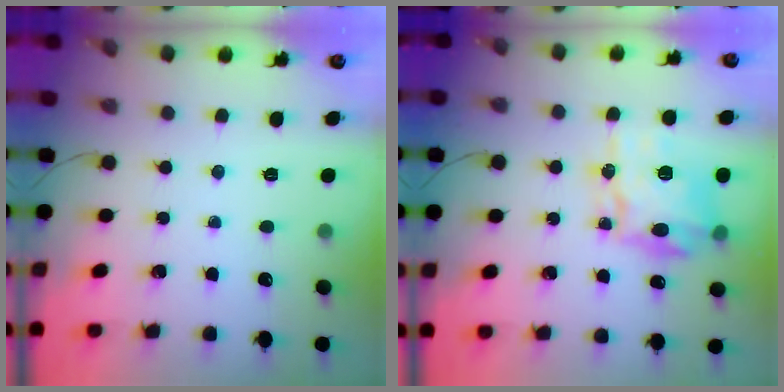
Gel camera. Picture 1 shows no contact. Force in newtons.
{"total": 17.5, "press": 17.5, "slide": 0.7}